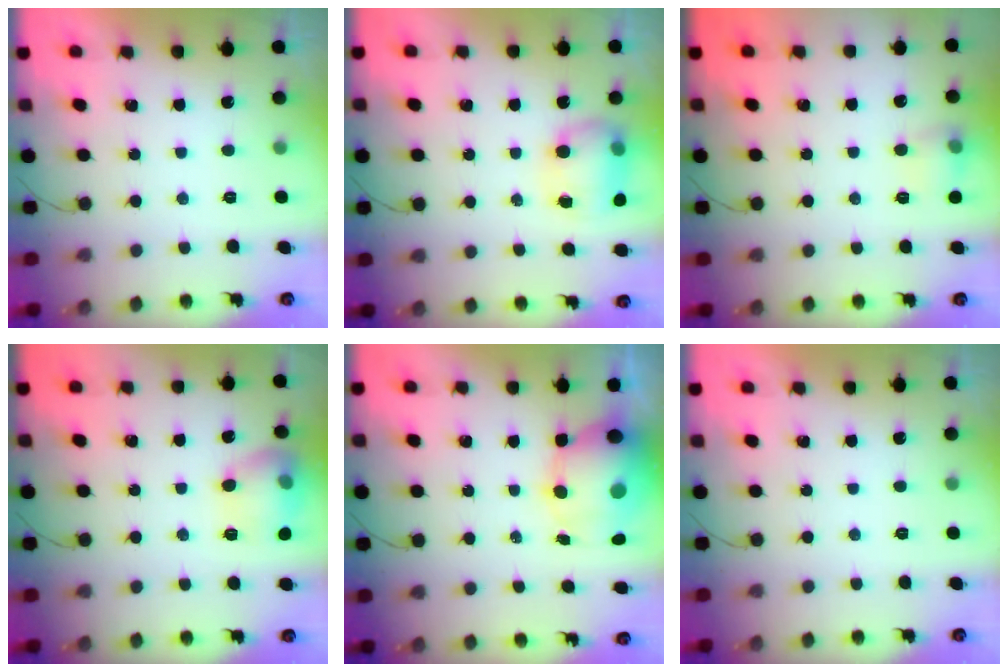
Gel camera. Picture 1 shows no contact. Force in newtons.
{"total": 9.0, "press": 8.8, "slide": 1.8}
{"total": 7.7, "press": 7.6, "slide": 1.1}
{"total": 13.3, "press": 13.2, "slide": 1.2}
{"total": 11.5, "press": 11.1, "slide": 3.0}
{"total": 0.0}